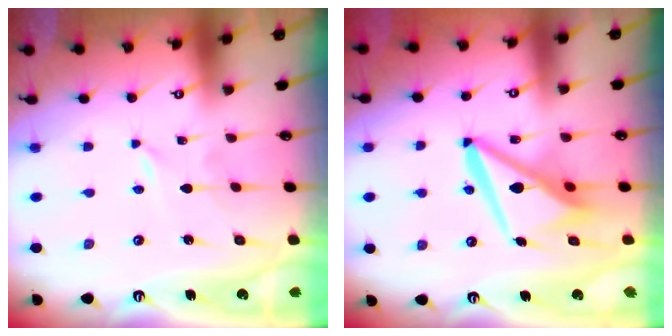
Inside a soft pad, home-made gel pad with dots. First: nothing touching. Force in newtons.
{"total": 12.7, "press": 12.6, "slide": 1.6}